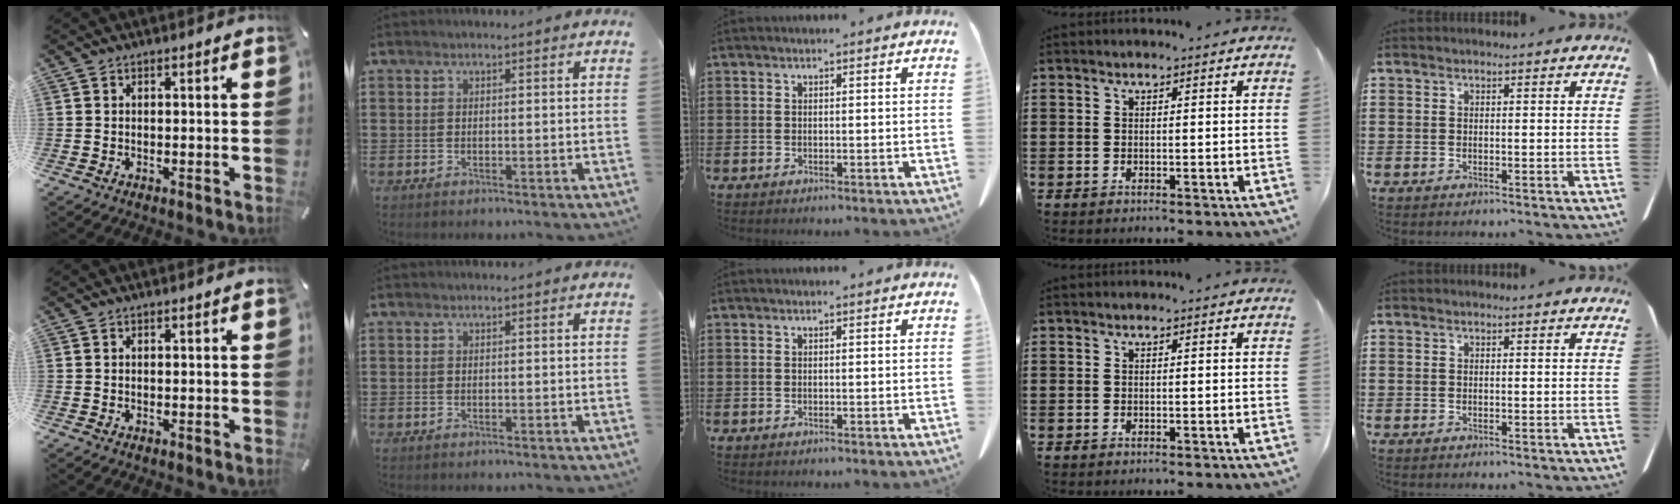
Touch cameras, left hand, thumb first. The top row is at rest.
{}